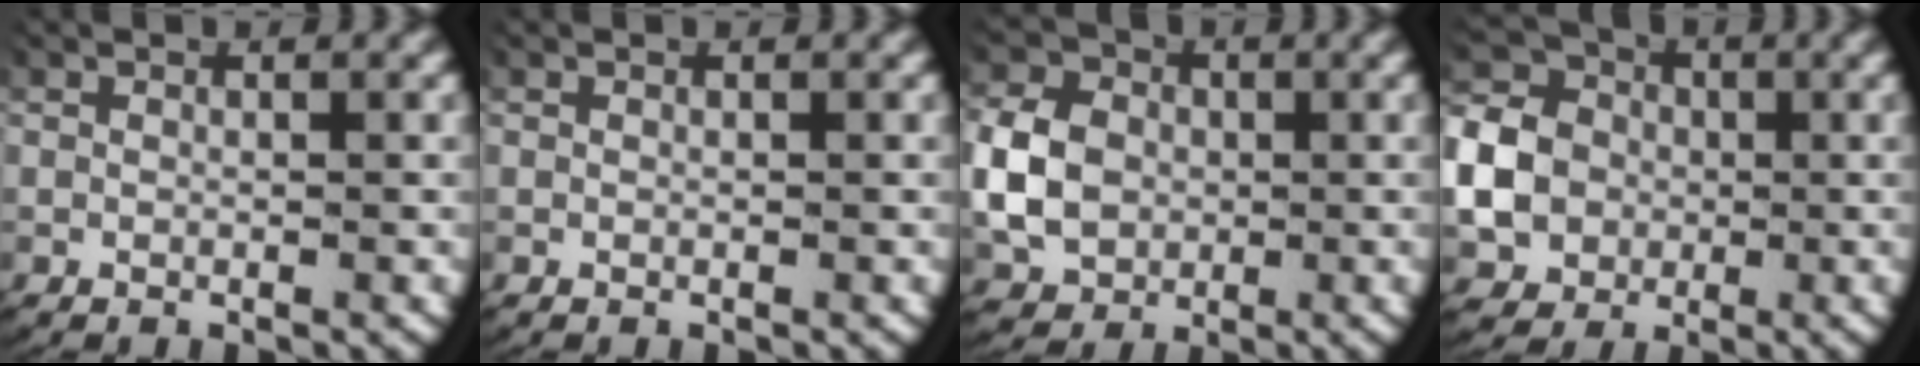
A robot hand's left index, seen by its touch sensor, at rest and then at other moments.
{"total": 0.0}
{"total": 6.1, "force": [-0.1, 5.1, 3.3], "torque": [-0.074, -0.014, 0.007]}
{"total": 9.0, "force": [0.0, 8.1, 4.1], "torque": [-0.101, -0.022, -0.003]}